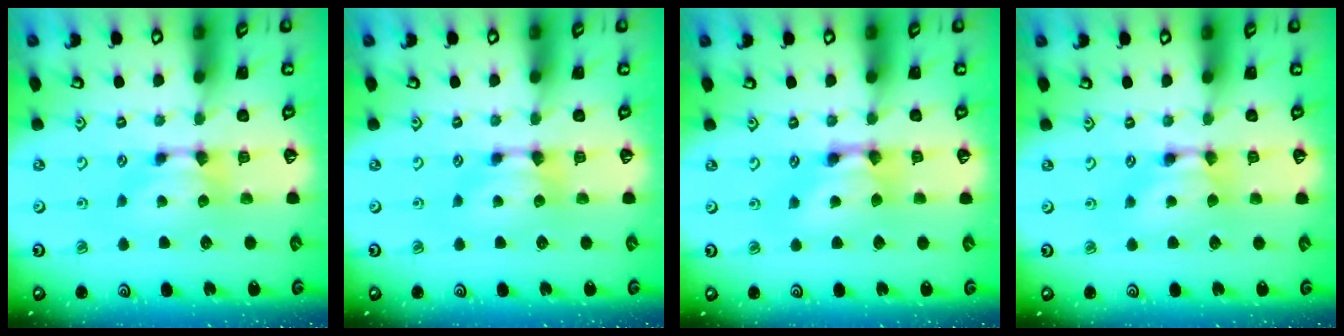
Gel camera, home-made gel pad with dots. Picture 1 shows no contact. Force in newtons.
{"total": 0.0}
{"total": 2.5, "press": 2.5, "slide": 0.2}
{"total": 1.5, "press": 1.5, "slide": 0.1}